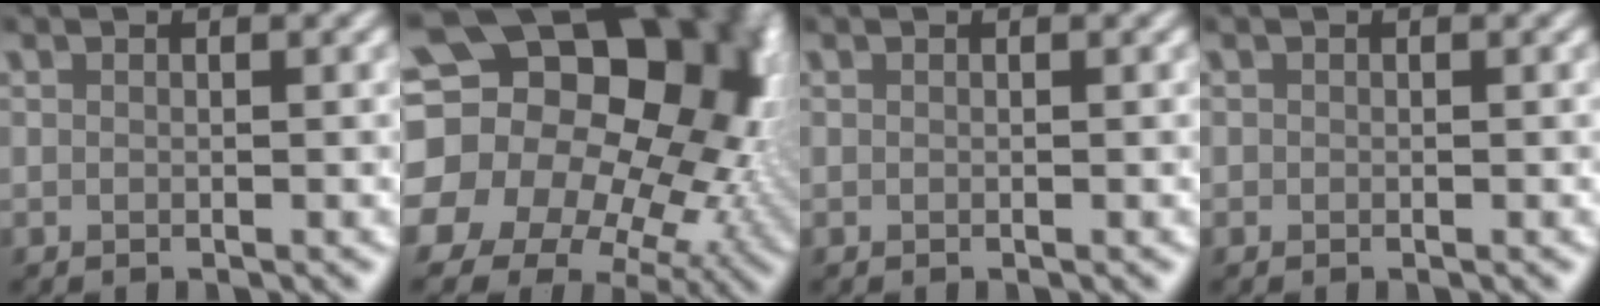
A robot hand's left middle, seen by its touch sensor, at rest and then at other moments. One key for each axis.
{"total": 24.4, "fx": 1.0, "fy": 19.8, "fz": 14.1, "tx": -0.218, "ty": 0.033, "tz": -0.039}
{"total": 0.0}
{"total": 0.0}